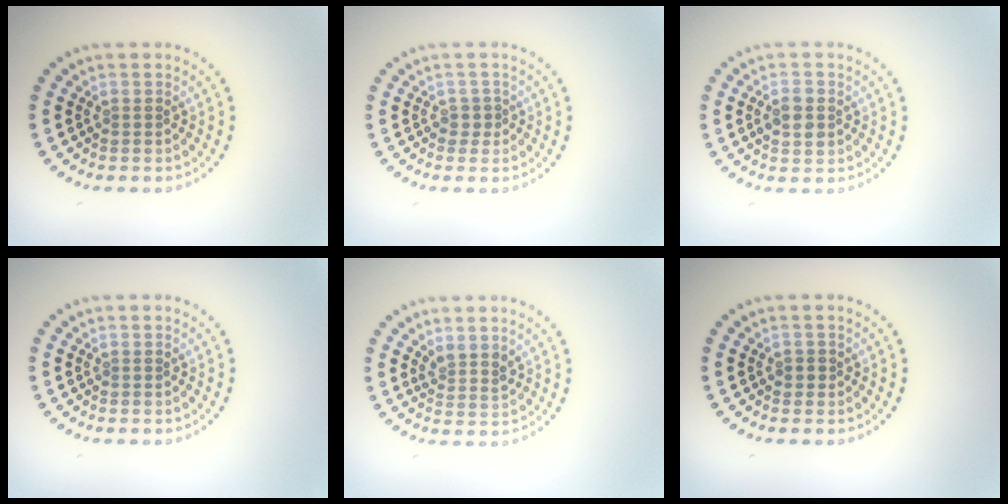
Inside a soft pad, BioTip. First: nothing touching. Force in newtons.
{"total": 0.8, "press": 0.4, "slide": 0.6}
{"total": 2.8, "press": 2.7, "slide": 0.2}
{"total": 0.0}
{"total": 1.9, "press": 1.6, "slide": 1.0}
{"total": 0.9, "press": 0.8, "slide": 0.4}